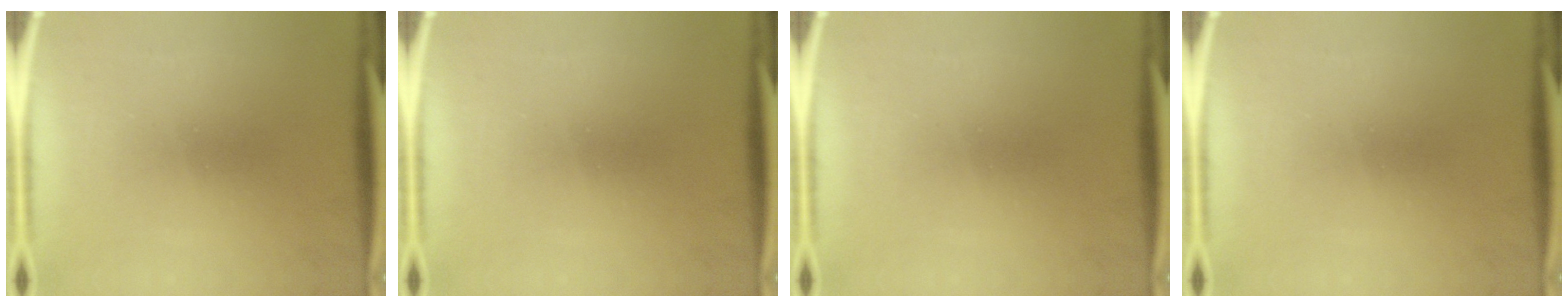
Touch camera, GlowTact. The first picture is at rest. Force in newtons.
{"total": 0.0}
{"total": 0.0}
{"total": 0.0}